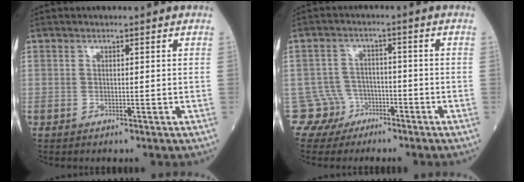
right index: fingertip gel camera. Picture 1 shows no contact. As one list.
[{"total": 5.0, "force": [-2.9, 3.9, -1.0], "torque": [0.021, 0.011, -0.052]}]